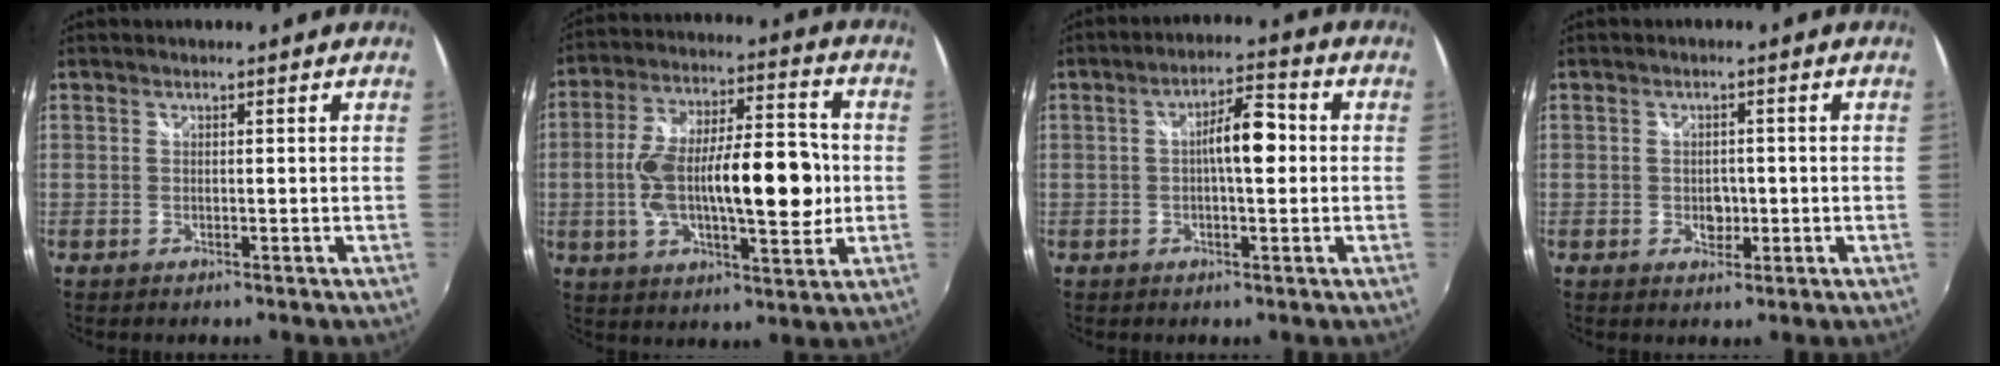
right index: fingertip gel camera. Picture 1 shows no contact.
{"total": 18.9, "force": [-1.8, 6.6, 17.6], "torque": [-0.308, 0.010, -0.028]}
{"total": 6.9, "force": [0.1, 2.0, 6.6], "torque": [-0.107, 0.015, -0.001]}
{"total": 3.2, "force": [-0.7, 2.6, 1.8], "torque": [-0.028, 0.000, -0.010]}